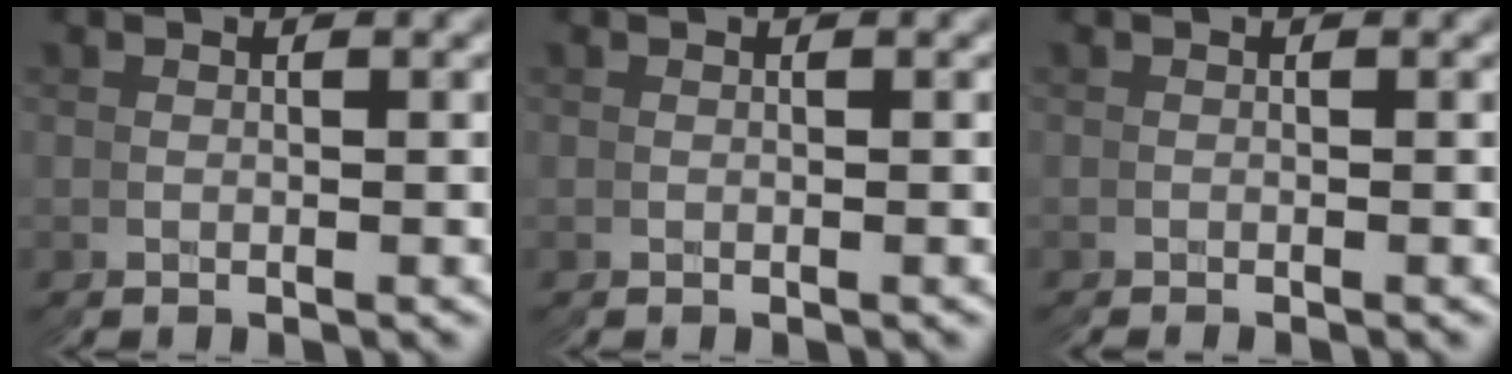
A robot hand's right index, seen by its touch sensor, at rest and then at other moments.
{"total": 0.0}
{"total": 0.9, "force": [-0.3, -0.7, -0.5], "torque": [0.006, 0.004, -0.007]}